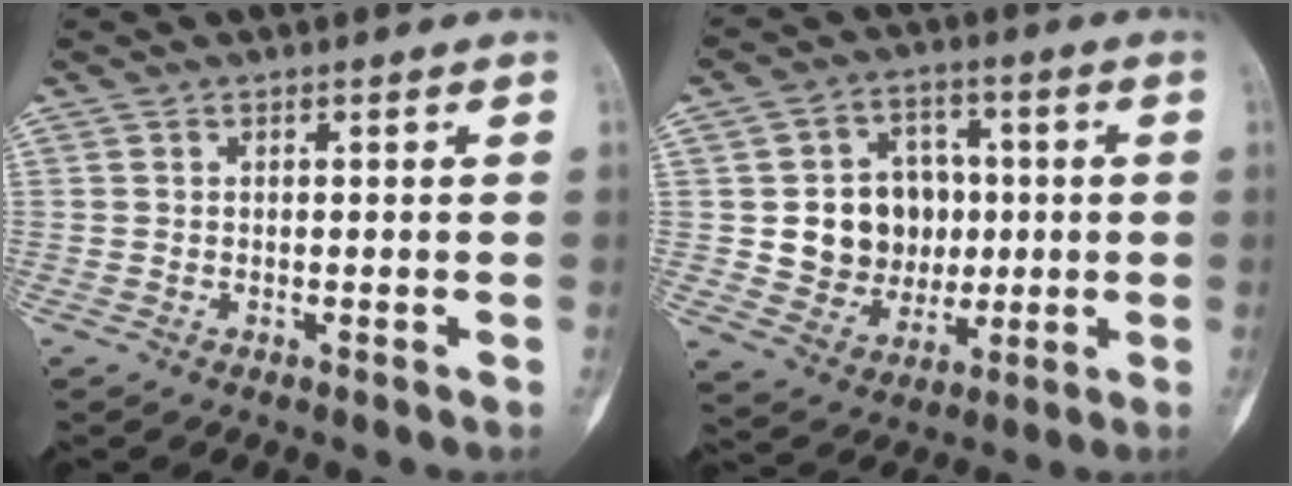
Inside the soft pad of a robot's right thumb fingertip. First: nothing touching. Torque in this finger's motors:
{"motor_torque": [1.24, 1.26, 0.42, -0.43, 0.11]}